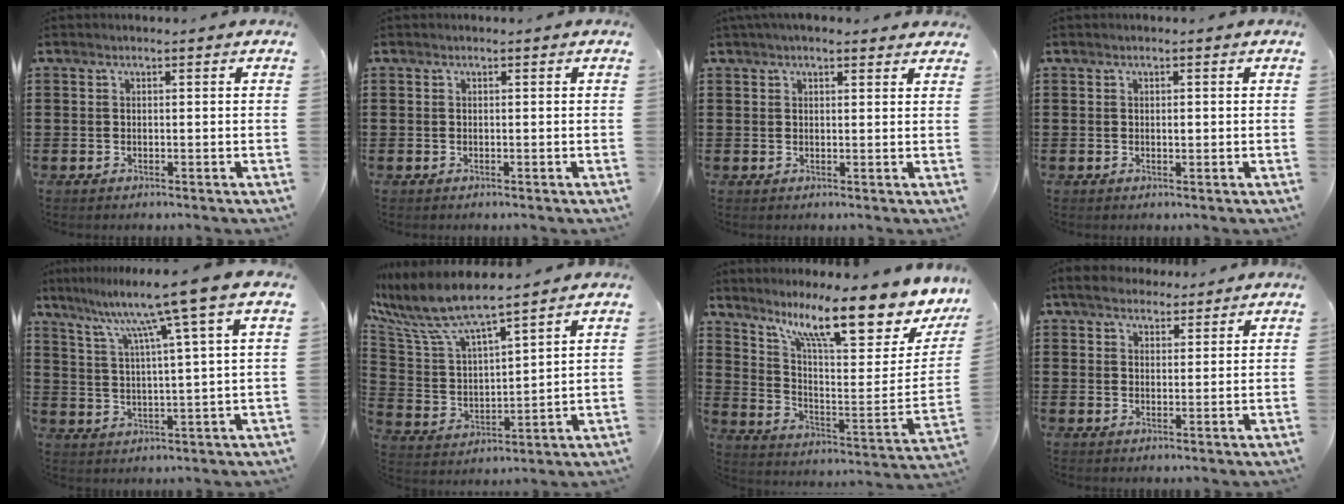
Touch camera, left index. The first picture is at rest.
{"total": 0.0}
{"total": 2.5, "force": [2.1, 1.1, 0.8], "torque": [-0.020, 0.006, 0.039]}
{"total": 0.8, "force": [0.2, 0.3, 0.7], "torque": [-0.014, 0.001, 0.003]}
{"total": 9.5, "force": [6.5, -1.8, 6.7], "torque": [-0.154, -0.032, 0.097]}
{"total": 8.3, "force": [7.2, 1.3, 4.1], "torque": [-0.119, -0.042, 0.118]}
{"total": 14.3, "force": [10.3, 2.6, 9.6], "torque": [-0.176, -0.071, 0.168]}
{"total": 3.9, "force": [3.3, 1.7, 1.0], "torque": [-0.032, 0.002, 0.062]}